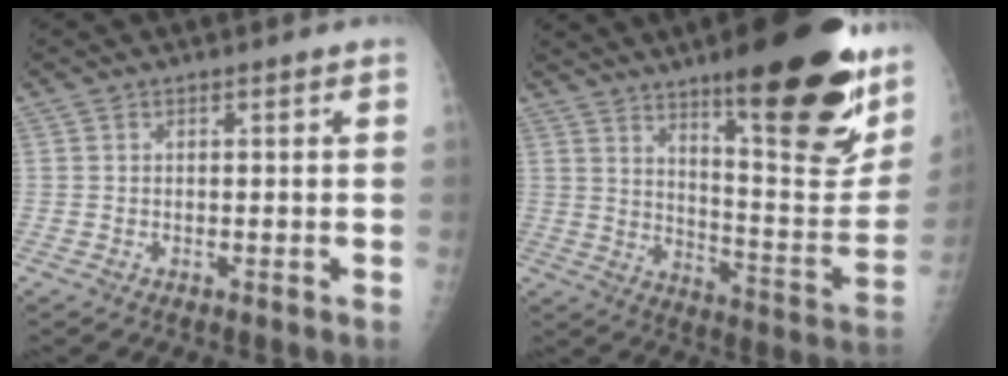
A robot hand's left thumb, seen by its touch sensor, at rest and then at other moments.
{"total": 27.3, "force": [15.3, 6.6, 21.6], "torque": [-0.267, -0.072, 0.230]}